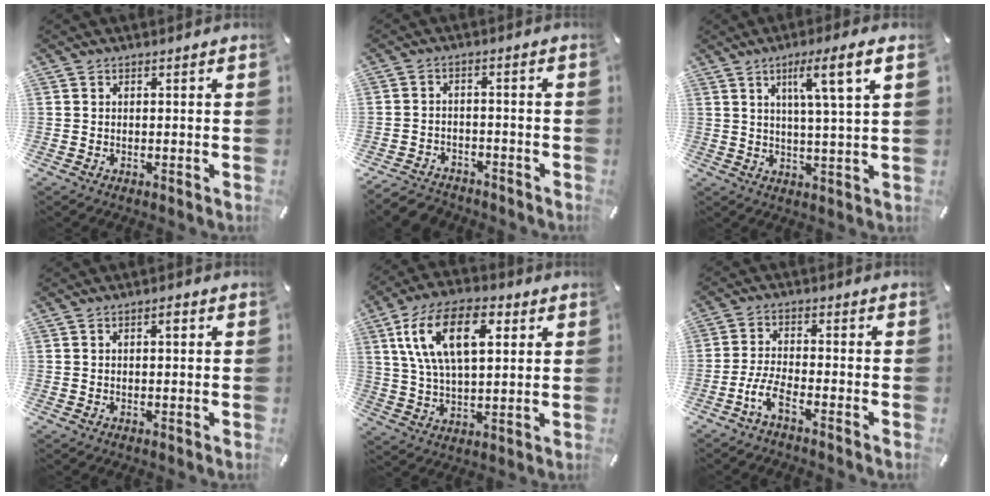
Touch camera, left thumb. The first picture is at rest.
{"total": 4.5, "force": [-3.8, 2.2, 0.9], "torque": [-0.025, 0.018, -0.078]}
{"total": 8.9, "force": [3.9, -0.1, 8.0], "torque": [-0.140, -0.005, 0.055]}
{"total": 1.6, "force": [0.3, 0.7, 1.4], "torque": [-0.027, 0.006, 0.004]}
{"total": 16.3, "force": [6.0, 8.7, 12.4], "torque": [-0.265, 0.007, 0.098]}
{"total": 6.0, "force": [-3.7, 2.0, 4.3], "torque": [-0.103, 0.002, -0.071]}